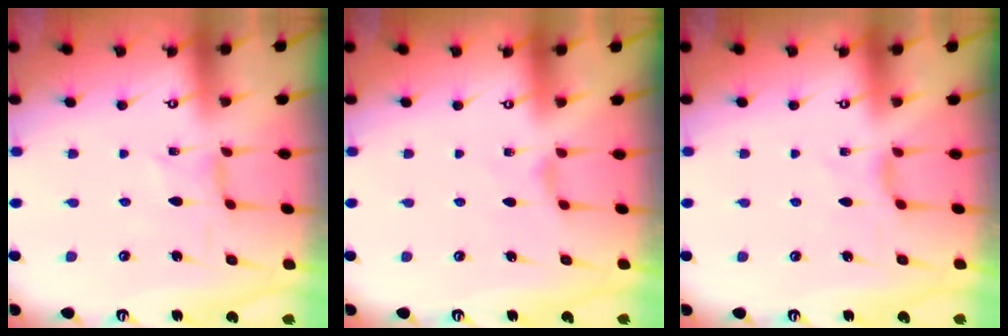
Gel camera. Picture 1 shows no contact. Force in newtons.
{"total": 1.8, "press": 1.7, "slide": 0.5}
{"total": 2.6, "press": 2.6, "slide": 0.4}